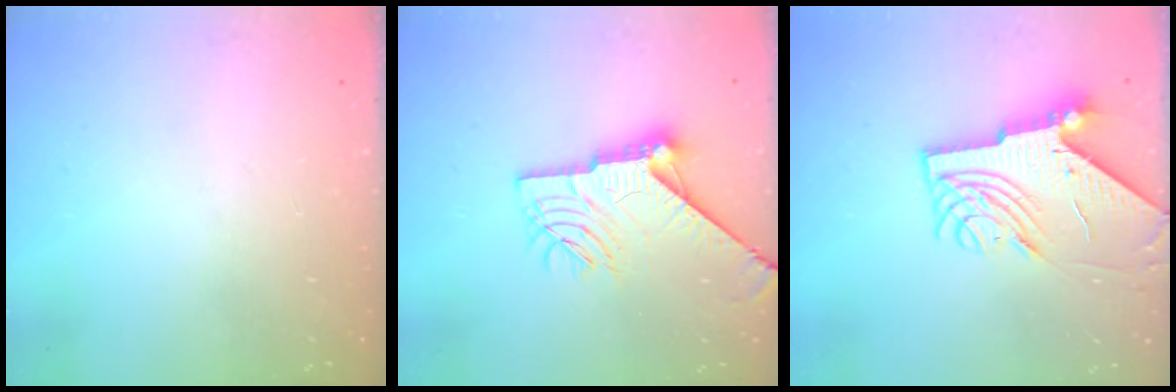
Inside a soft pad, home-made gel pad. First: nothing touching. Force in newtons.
{"total": 14.0, "press": 13.9, "slide": 0.9}
{"total": 9.2, "press": 9.1, "slide": 1.3}